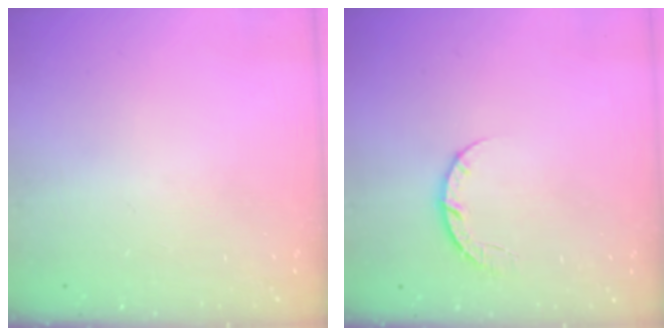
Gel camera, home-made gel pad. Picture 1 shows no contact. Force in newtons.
{"total": 5.1, "press": 5.1, "slide": 0.7}